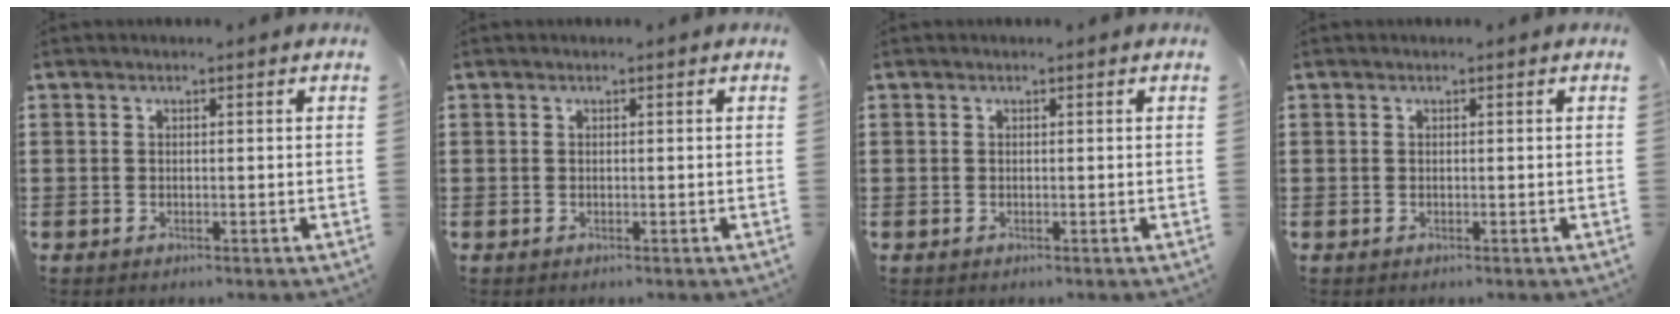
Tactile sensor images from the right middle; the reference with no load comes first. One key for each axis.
{"total": 0.0}
{"total": 0.0}
{"total": 0.0}